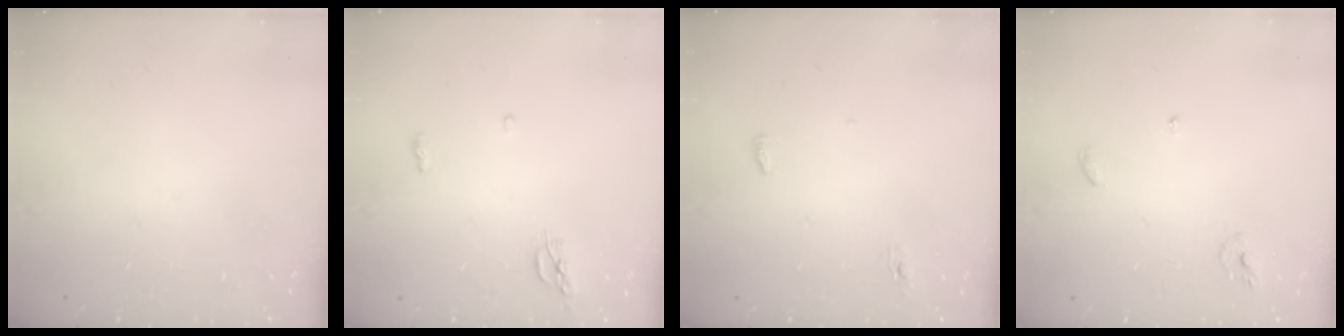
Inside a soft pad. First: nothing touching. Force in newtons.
{"total": 7.2, "press": 5.3, "slide": 4.9}
{"total": 3.6, "press": 3.5, "slide": 0.9}
{"total": 5.4, "press": 5.4, "slide": 0.2}